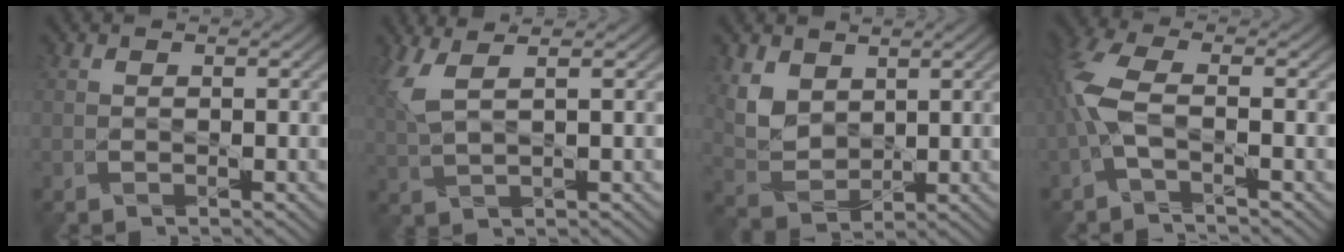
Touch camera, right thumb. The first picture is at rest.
{"total": 3.9, "force": [2.0, 0.2, 3.3], "torque": [-0.098, 0.011, 0.051]}
{"total": 5.1, "force": [2.7, 3.2, 2.8], "torque": [-0.088, -0.007, 0.054]}
{"total": 5.8, "force": [-1.5, 1.7, 5.4], "torque": [-0.154, 0.008, -0.036]}